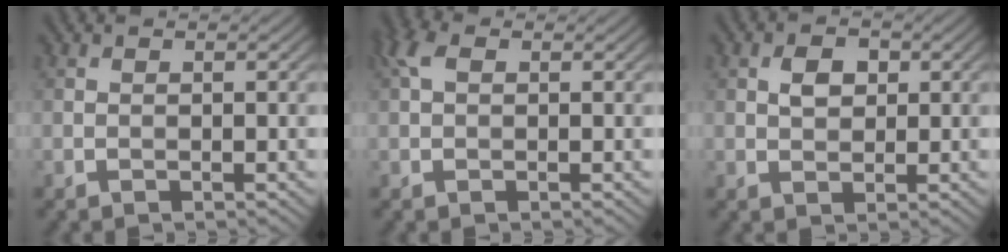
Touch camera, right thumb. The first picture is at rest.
{"total": 2.8, "force": [0.9, 1.7, 2.0], "torque": [-0.048, 0.010, 0.011]}
{"total": 2.7, "force": [0.7, 1.8, 1.8], "torque": [-0.037, 0.003, 0.011]}